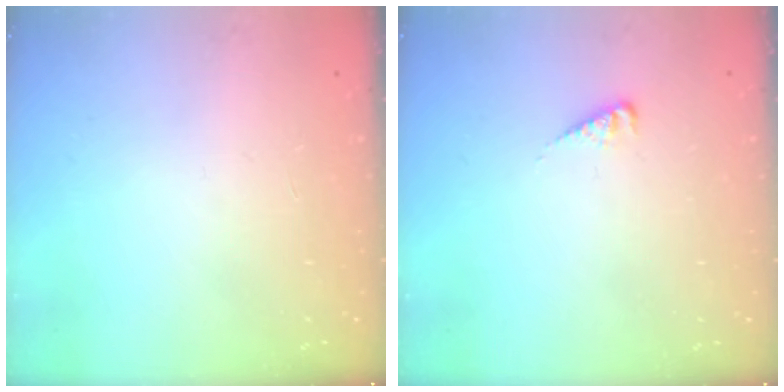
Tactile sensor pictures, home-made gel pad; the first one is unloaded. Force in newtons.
{"total": 2.6, "press": 2.6, "slide": 0.5}